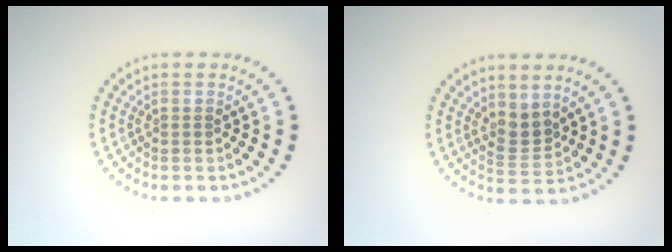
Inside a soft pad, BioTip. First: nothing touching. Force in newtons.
{"total": 2.2, "press": 1.6, "slide": 1.5}